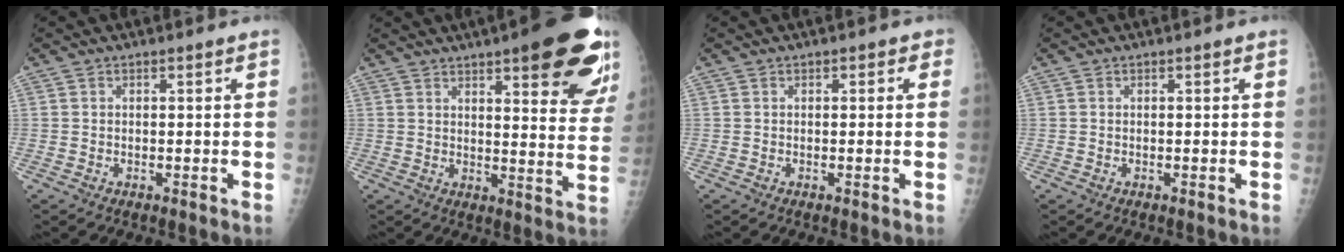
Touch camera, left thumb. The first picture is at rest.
{"total": 20.7, "force": [12.0, 5.5, 16.0], "torque": [-0.173, -0.045, 0.145]}
{"total": 1.4, "force": [0.4, 0.9, 1.0], "torque": [0.001, 0.003, 0.000]}
{"total": 0.0}